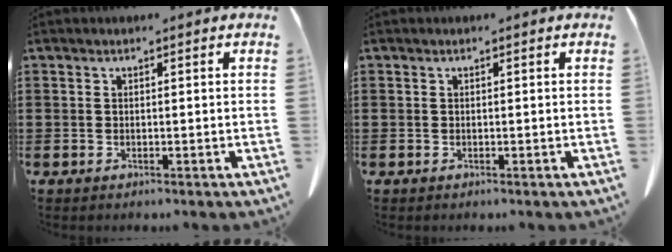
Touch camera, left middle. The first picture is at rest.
{"total": 0.0}